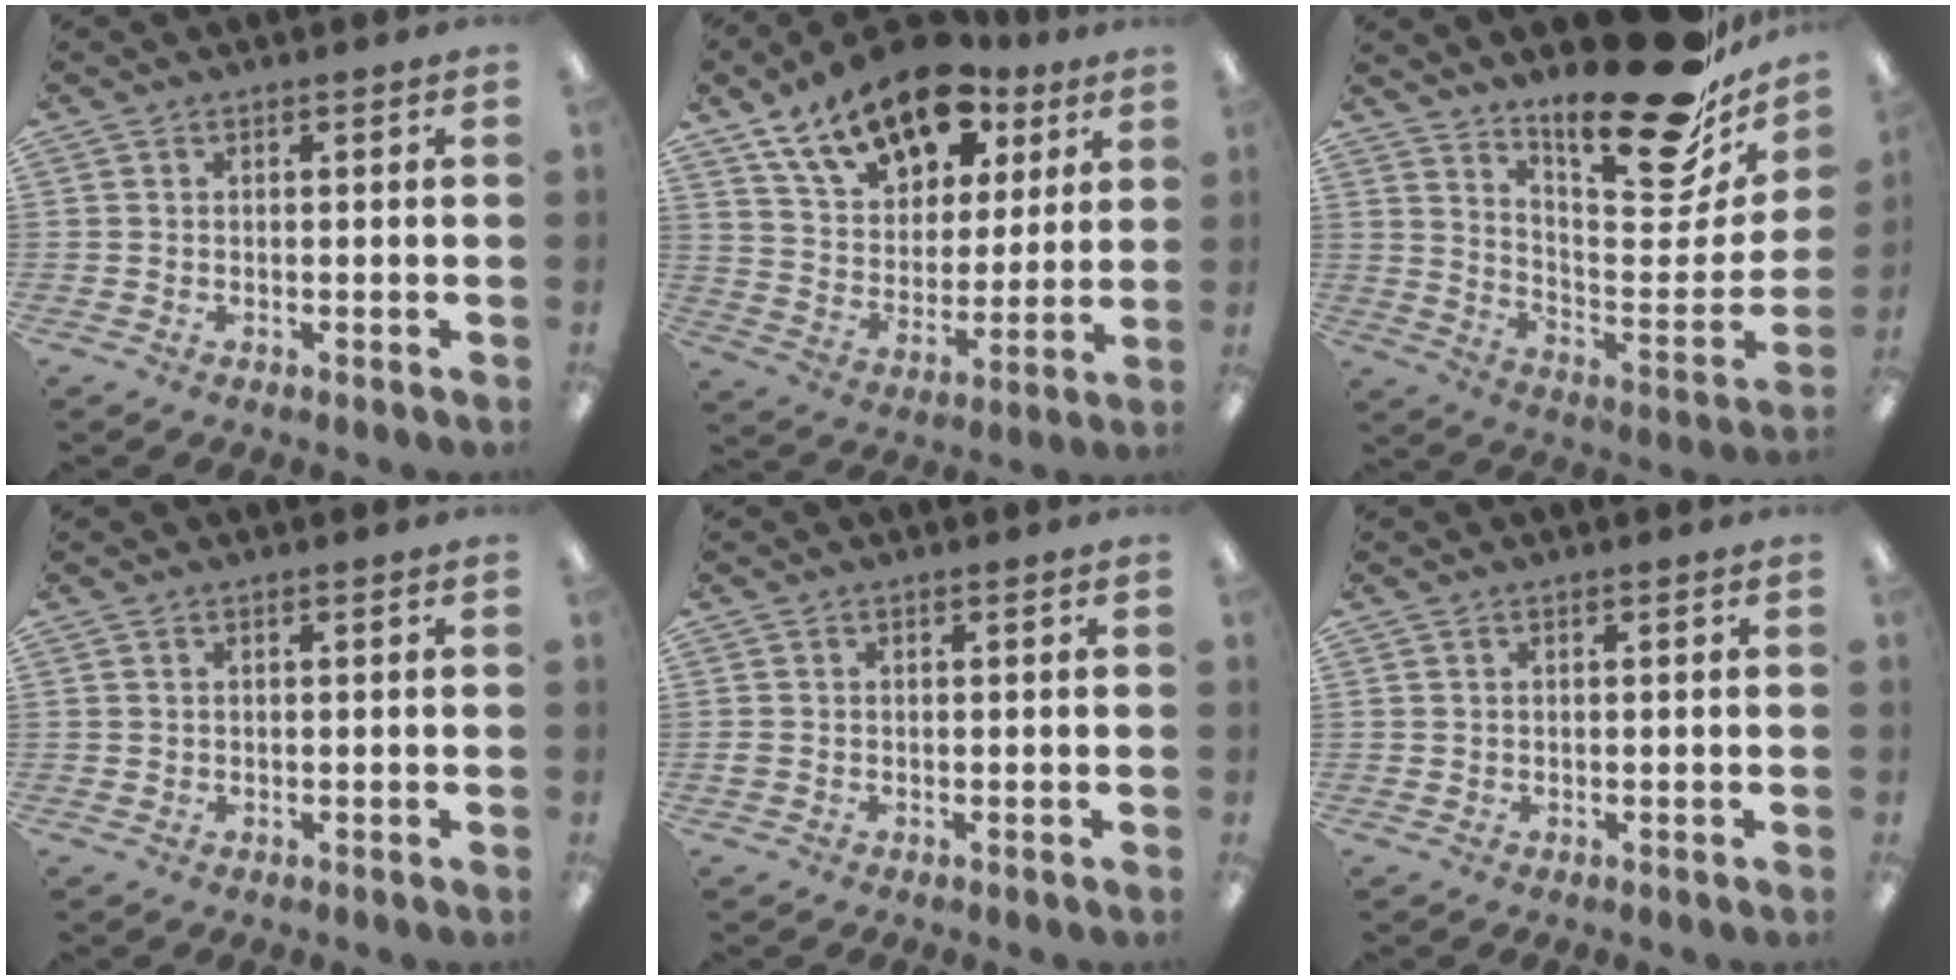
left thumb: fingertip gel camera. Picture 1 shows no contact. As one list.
[{"total": 17.7, "force": [12.2, 9.4, 8.7], "torque": [-0.152, -0.063, 0.219]}, {"total": 25.2, "force": [19.5, 6.8, 14.4], "torque": [-0.183, -0.145, 0.313]}, {"total": 0.7, "force": [0.4, 0.5, 0.1], "torque": [-0.001, 0.004, 0.007]}, {"total": 0.8, "force": [0.0, 0.7, 0.5], "torque": [-0.009, 0.005, -0.002]}, {"total": 0.5, "force": [0.3, 0.4, 0.1], "torque": [-0.001, 0.005, 0.005]}]